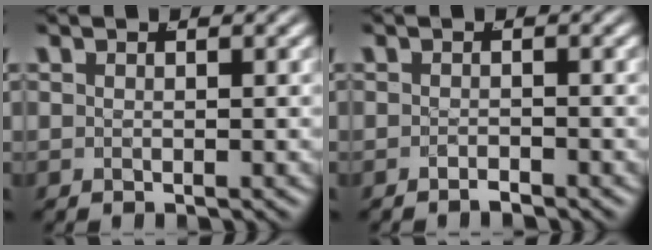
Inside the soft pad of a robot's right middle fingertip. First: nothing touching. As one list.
[{"total": 1.1, "force": [-1.1, -0.3, 0.2], "torque": [-0.003, -0.003, -0.019]}]